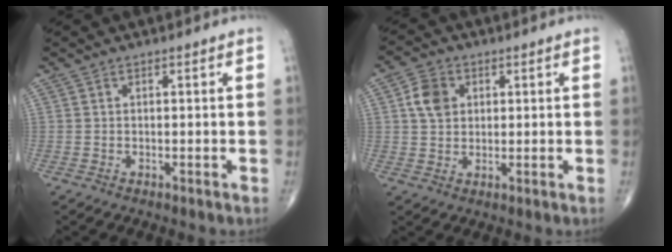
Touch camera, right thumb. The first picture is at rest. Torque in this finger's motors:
{"motor_torque": [0.29, 1.67, 0.20, 0.23, 0.04]}